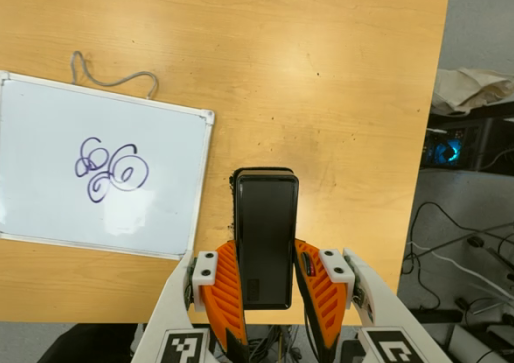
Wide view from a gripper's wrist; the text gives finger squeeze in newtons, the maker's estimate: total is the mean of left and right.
{"total": 4.2, "left": 2.8, "right": 5.7}